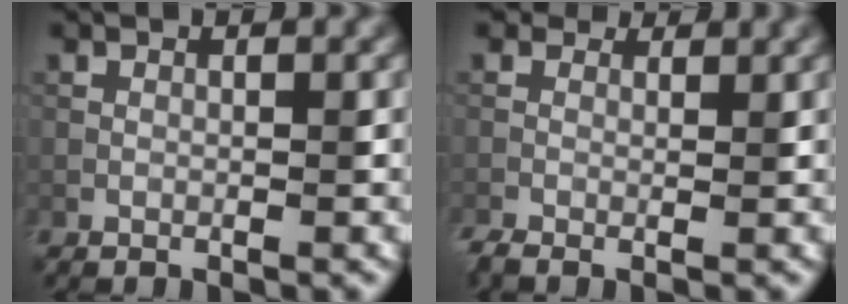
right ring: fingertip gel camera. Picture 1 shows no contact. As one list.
[{"total": 2.9, "force": [0.9, 2.1, 1.9], "torque": [-0.040, -0.005, 0.007]}]